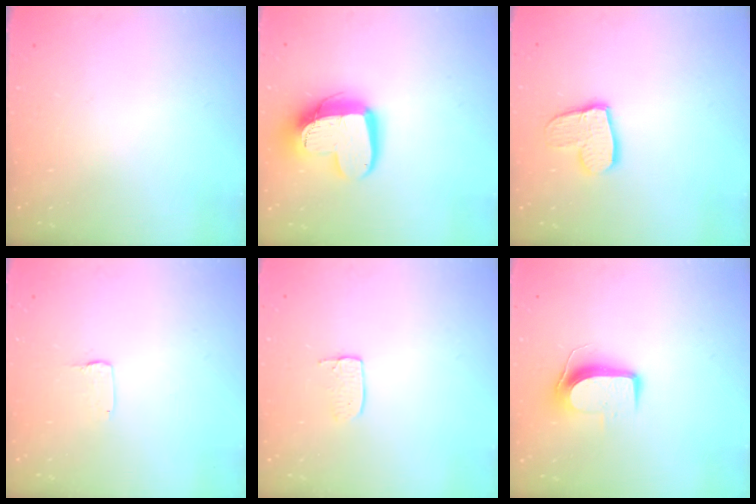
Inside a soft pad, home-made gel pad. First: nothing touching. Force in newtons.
{"total": 16.9, "press": 16.9, "slide": 1.4}
{"total": 11.4, "press": 11.4, "slide": 1.0}
{"total": 1.0, "press": 1.0, "slide": 0.1}
{"total": 3.6, "press": 3.6, "slide": 0.2}
{"total": 9.2, "press": 9.1, "slide": 0.9}